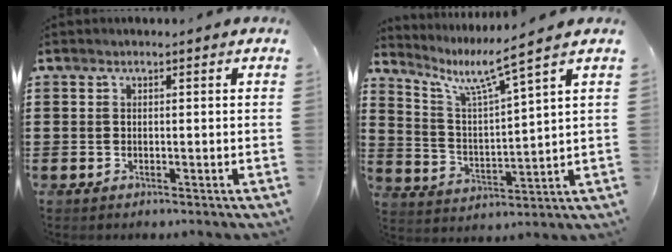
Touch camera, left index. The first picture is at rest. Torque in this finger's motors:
{"motor_torque": [-0.24, 0.25, -0.08, 0.03]}